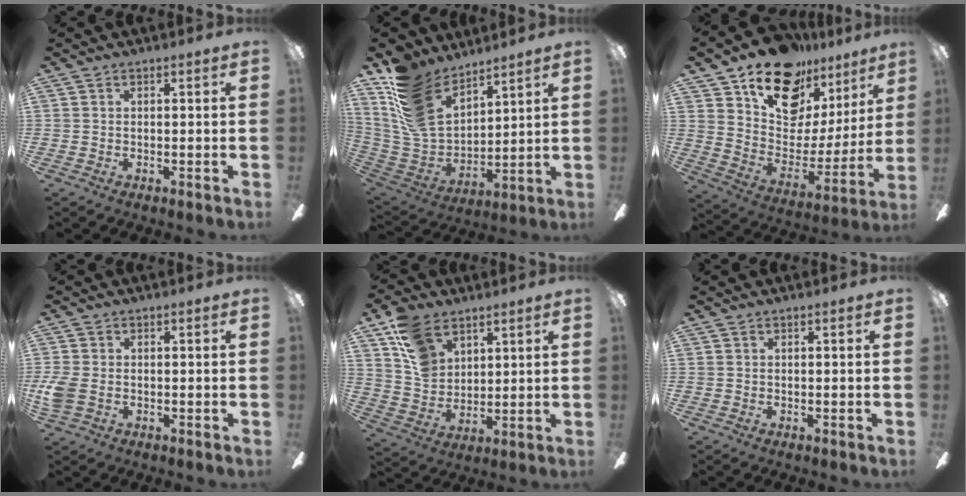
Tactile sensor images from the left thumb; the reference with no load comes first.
{"total": 17.6, "force": [11.0, 10.3, 9.0], "torque": [-0.224, -0.066, 0.210]}
{"total": 18.7, "force": [13.2, 10.6, 7.8], "torque": [-0.134, -0.090, 0.239]}
{"total": 4.7, "force": [-0.6, 3.3, 3.2], "torque": [-0.081, -0.001, -0.013]}
{"total": 12.3, "force": [7.5, 8.1, 5.5], "torque": [-0.112, -0.020, 0.150]}
{"total": 0.0}